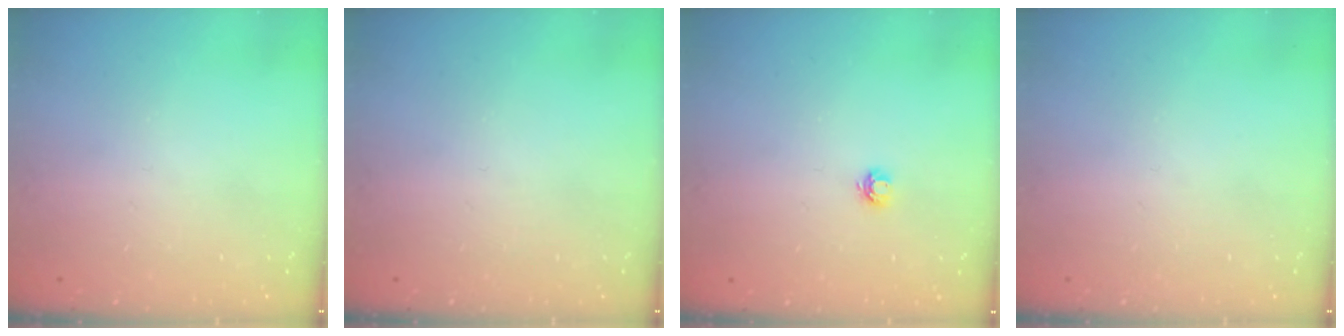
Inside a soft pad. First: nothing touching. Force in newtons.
{"total": 0.0}
{"total": 3.7, "press": 3.7, "slide": 0.5}
{"total": 0.0}